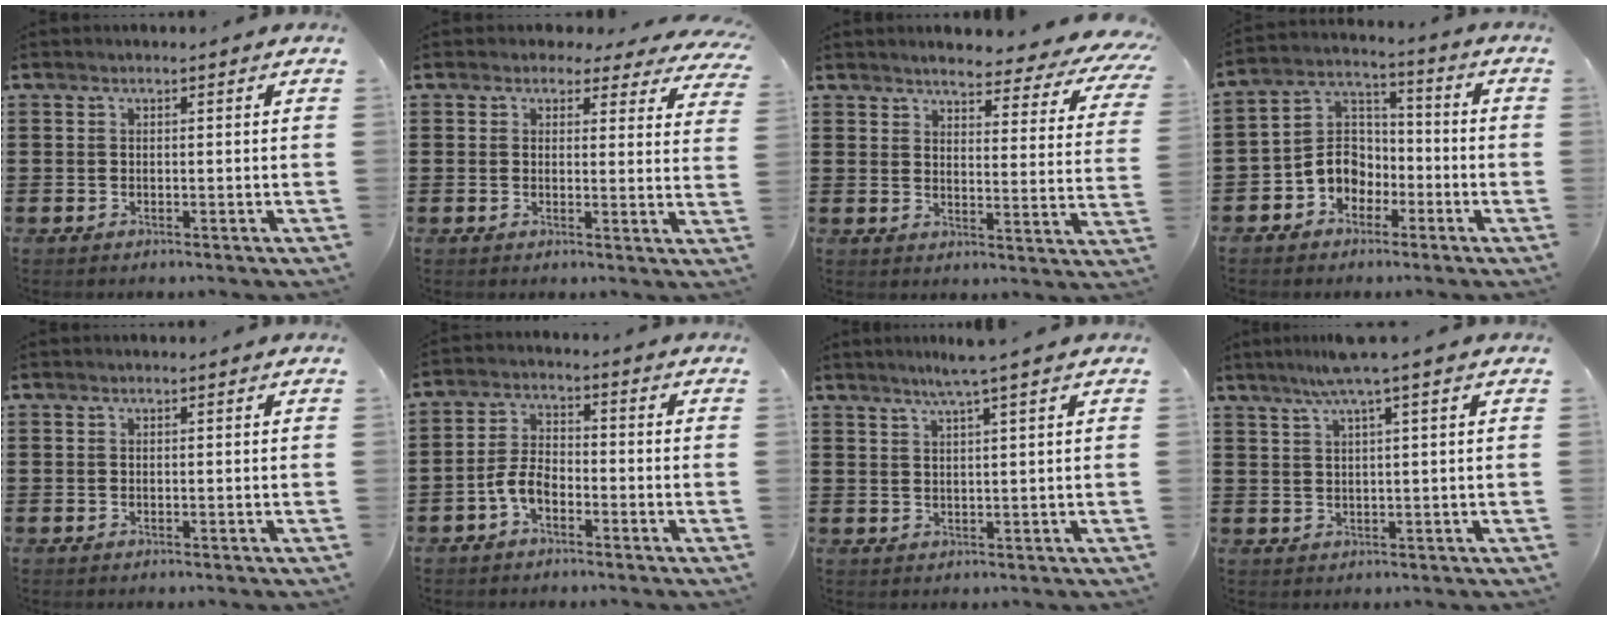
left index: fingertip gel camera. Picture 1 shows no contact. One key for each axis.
{"total": 2.5, "fx": 2.1, "fy": 1.2, "fz": 0.8, "tx": -0.019, "ty": -0.005, "tz": 0.035}
{"total": 4.2, "fx": 3.8, "fy": 0.4, "fz": 1.9, "tx": -0.048, "ty": -0.031, "tz": 0.057}
{"total": 6.6, "fx": -2.9, "fy": 5.5, "fz": 2.2, "tx": -0.071, "ty": 0.008, "tz": -0.064}
{"total": 0.0}
{"total": 4.7, "fx": -2.7, "fy": 2.2, "fz": 3.1, "tx": -0.083, "ty": 0.003, "tz": -0.059}
{"total": 3.0, "fx": 2.0, "fy": -0.7, "fz": 2.1, "tx": -0.044, "ty": -0.001, "tz": 0.034}
{"total": 4.3, "fx": 2.5, "fy": -0.5, "fz": 3.5, "tx": -0.073, "ty": 0.002, "tz": 0.042}